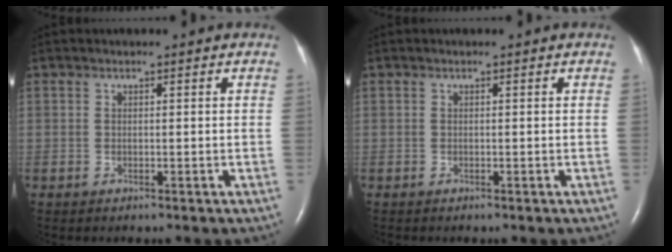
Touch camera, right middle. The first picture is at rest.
{"total": 0.0}